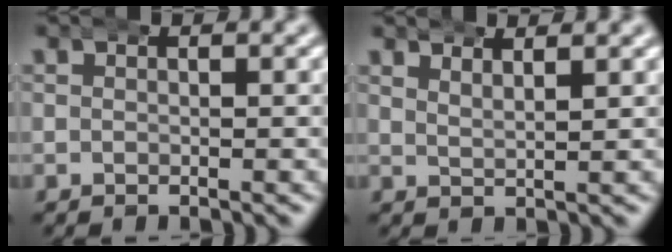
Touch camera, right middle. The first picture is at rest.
{"total": 2.0, "force": [1.9, -0.7, -0.1], "torque": [-0.005, -0.008, 0.043]}